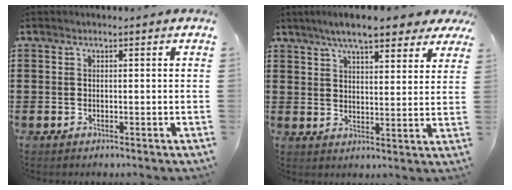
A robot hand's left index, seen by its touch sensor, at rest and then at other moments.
{"total": 7.9, "force": [6.5, 1.5, 4.2], "torque": [-0.092, -0.010, 0.117]}